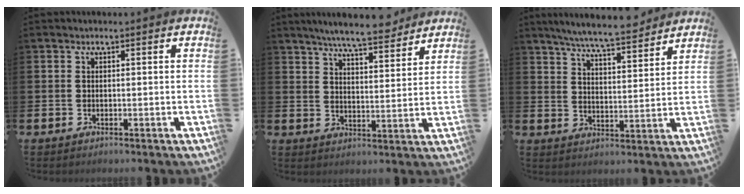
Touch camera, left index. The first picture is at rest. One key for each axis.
{"total": 7.4, "fx": 7.0, "fy": 0.6, "fz": 2.5, "tx": -0.058, "ty": -0.033, "tz": 0.122}
{"total": 7.3, "fx": 6.9, "fy": 0.2, "fz": 2.3, "tx": -0.065, "ty": -0.040, "tz": 0.122}